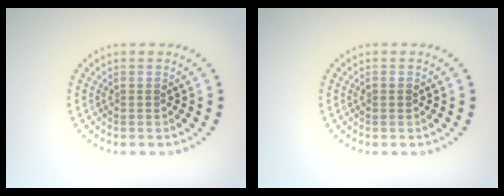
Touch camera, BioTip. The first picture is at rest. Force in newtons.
{"total": 0.7, "press": 0.7, "slide": 0.1}